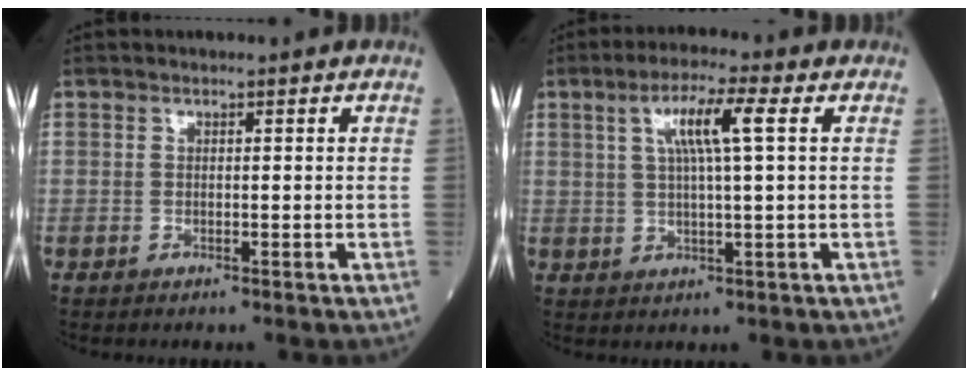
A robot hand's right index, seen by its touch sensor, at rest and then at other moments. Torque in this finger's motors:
{"motor_torque": [0.78, 0.23, 0.40, 0.13]}